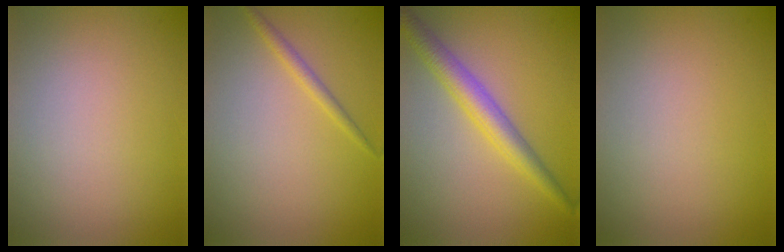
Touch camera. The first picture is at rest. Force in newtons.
{"total": 1.3, "press": 1.3, "slide": 0.0}
{"total": 3.7, "press": 3.7, "slide": 0.1}
{"total": 0.0}